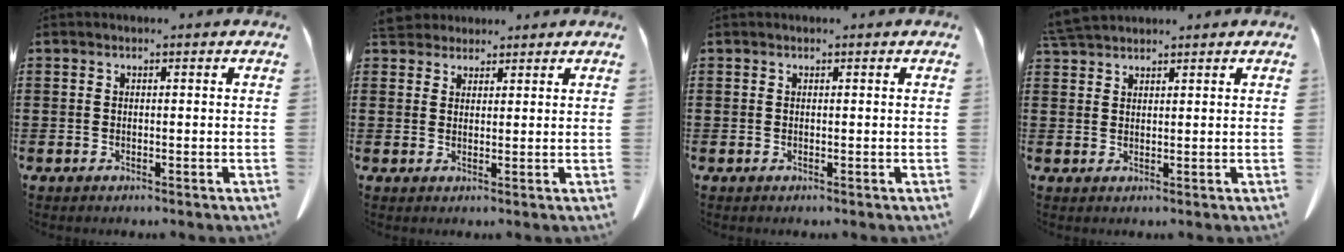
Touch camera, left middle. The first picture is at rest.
{"total": 3.5, "force": [3.3, 1.1, 0.6], "torque": [-0.021, -0.003, 0.064]}
{"total": 0.0}
{"total": 3.6, "force": [3.4, 0.5, 1.0], "torque": [-0.030, -0.005, 0.068]}